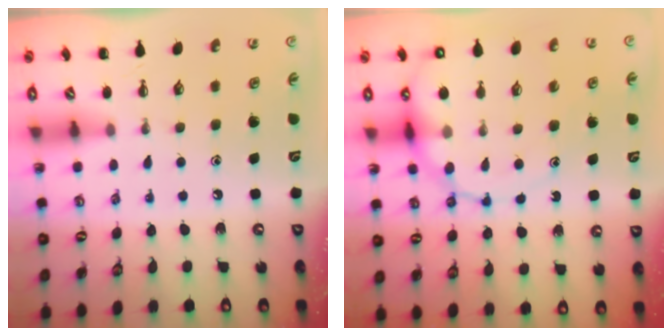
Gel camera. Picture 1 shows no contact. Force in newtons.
{"total": 13.4, "press": 13.0, "slide": 3.1}